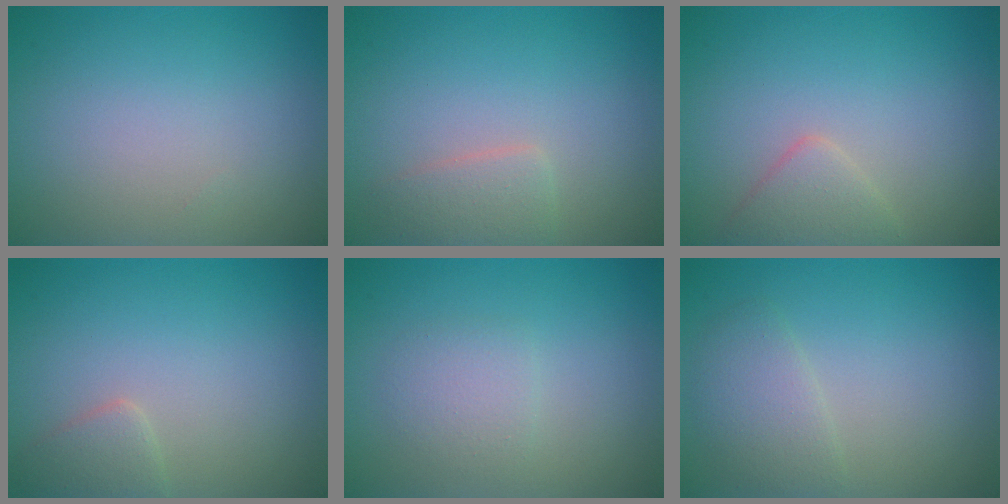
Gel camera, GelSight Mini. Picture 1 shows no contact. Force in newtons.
{"total": 2.0, "press": 2.0, "slide": 0.1}
{"total": 2.2, "press": 2.2, "slide": 0.2}
{"total": 1.7, "press": 1.7, "slide": 0.1}
{"total": 1.9, "press": 1.9, "slide": 0.0}
{"total": 2.4, "press": 2.4, "slide": 0.1}